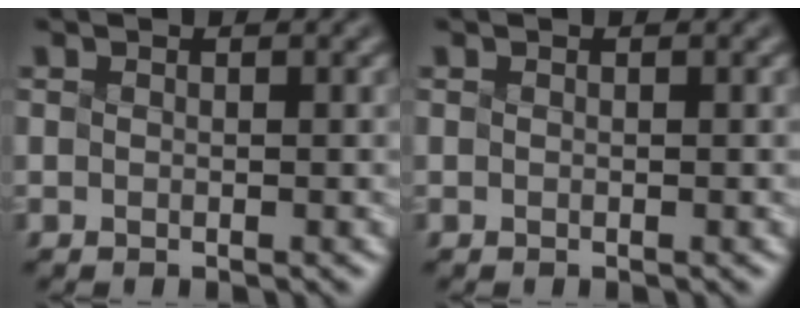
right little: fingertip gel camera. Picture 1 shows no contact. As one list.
[{"total": 0.0}]